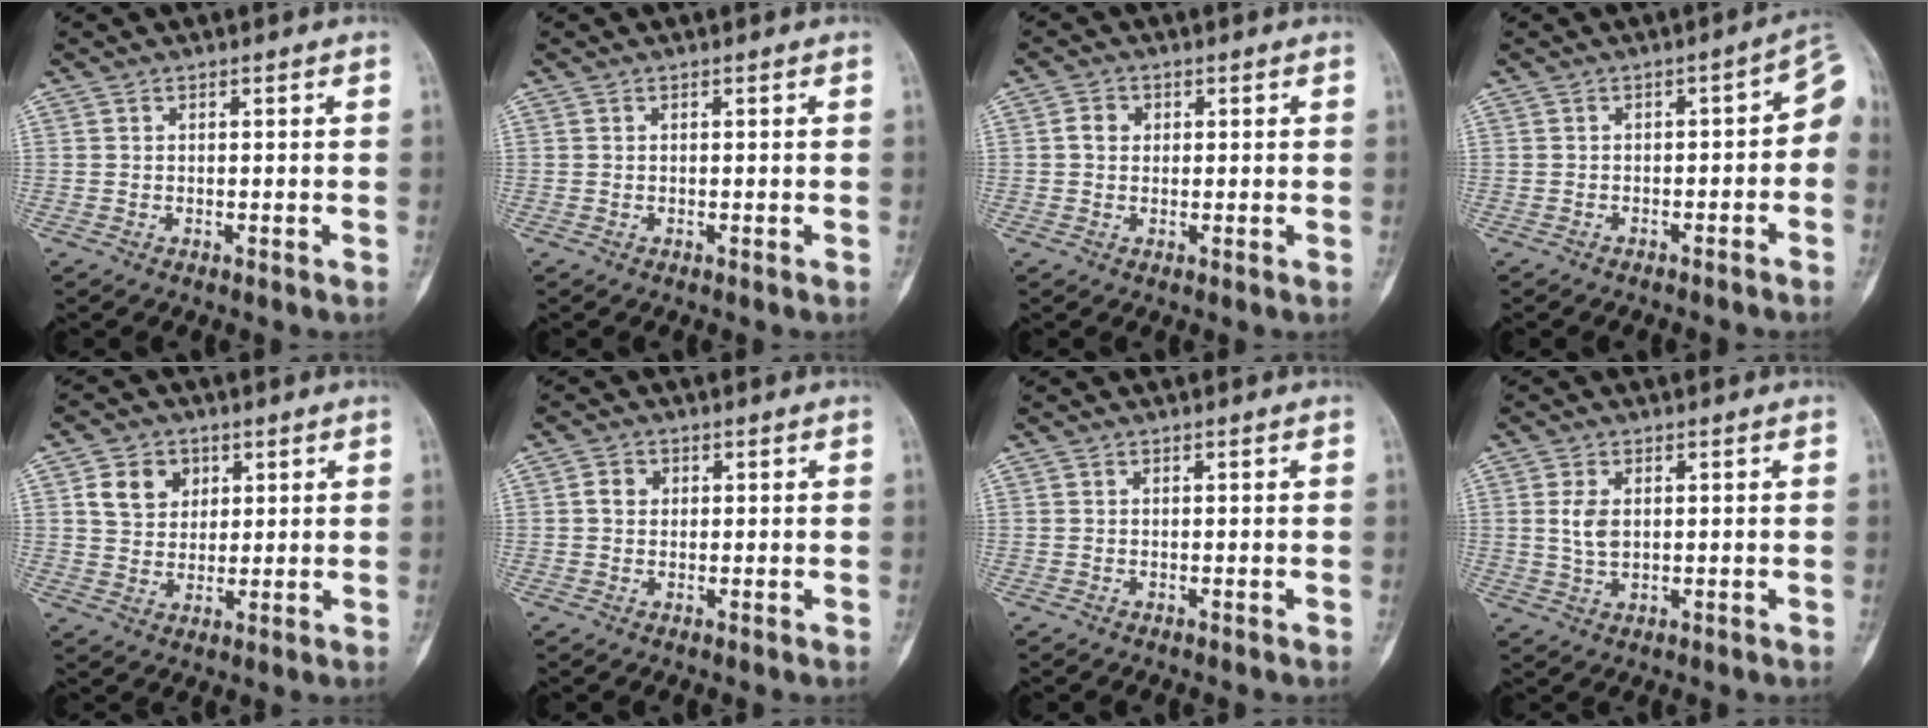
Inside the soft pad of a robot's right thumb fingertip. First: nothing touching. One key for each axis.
{"total": 0.0}
{"total": 2.5, "fx": 0.4, "fy": 2.2, "fz": 1.2, "tx": -0.010, "ty": 0.004, "tz": 0.005}
{"total": 6.9, "fx": -2.6, "fy": 3.6, "fz": 5.2, "tx": -0.041, "ty": 0.047, "tz": -0.038}
{"total": 7.2, "fx": 2.7, "fy": 5.9, "fz": 3.2, "tx": -0.028, "ty": -0.008, "tz": 0.048}
{"total": 2.4, "fx": 0.4, "fy": 2.1, "fz": 1.1, "tx": -0.009, "ty": 0.003, "tz": 0.005}
{"total": 0.0}
{"total": 6.2, "fx": 0.9, "fy": 3.7, "fz": 4.9, "tx": -0.097, "ty": -0.005, "tz": 0.024}